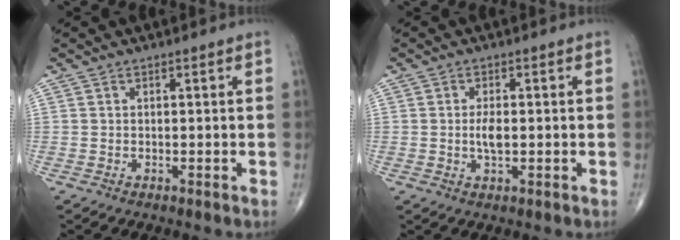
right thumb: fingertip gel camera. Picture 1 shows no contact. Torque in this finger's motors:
{"motor_torque": [0.69, 0.42, 0.21, -0.15, 0.00]}